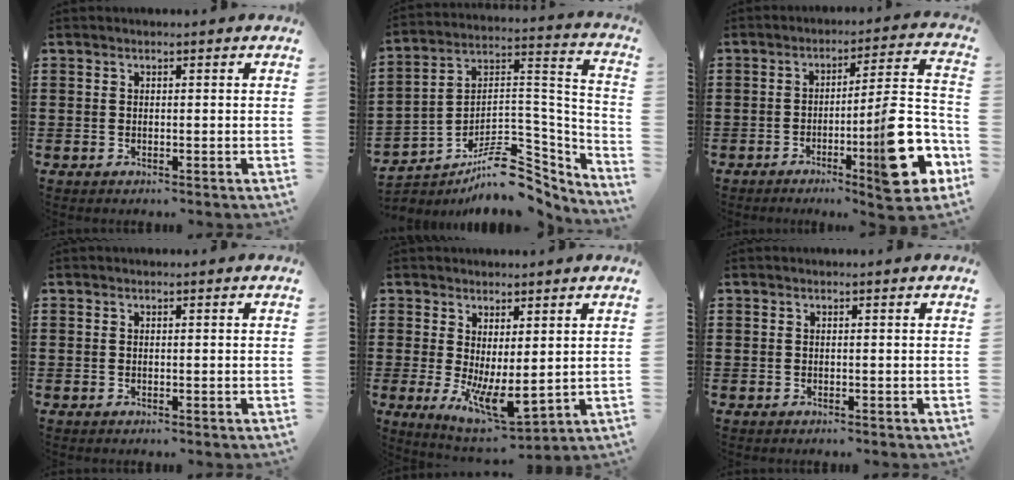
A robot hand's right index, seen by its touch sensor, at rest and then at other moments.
{"total": 10.5, "force": [-6.9, 5.1, 6.0], "torque": [-0.087, 0.023, -0.125]}
{"total": 13.2, "force": [-4.8, 2.3, 12.0], "torque": [-0.168, -0.021, -0.085]}
{"total": 0.0}
{"total": 5.9, "force": [-0.6, 2.0, 5.6], "torque": [-0.097, -0.020, -0.002]}
{"total": 0.0}